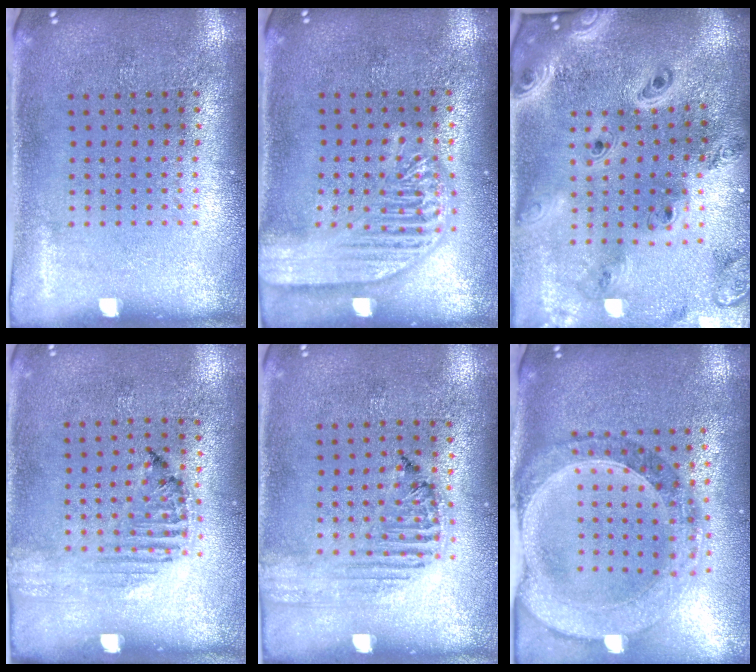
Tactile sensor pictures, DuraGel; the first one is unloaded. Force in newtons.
{"total": 2.5, "press": 2.5, "slide": 0.2}
{"total": 3.4, "press": 2.8, "slide": 2.0}
{"total": 1.2, "press": 1.2, "slide": 0.4}
{"total": 1.3, "press": 1.3, "slide": 0.2}
{"total": 1.5, "press": 1.4, "slide": 0.5}